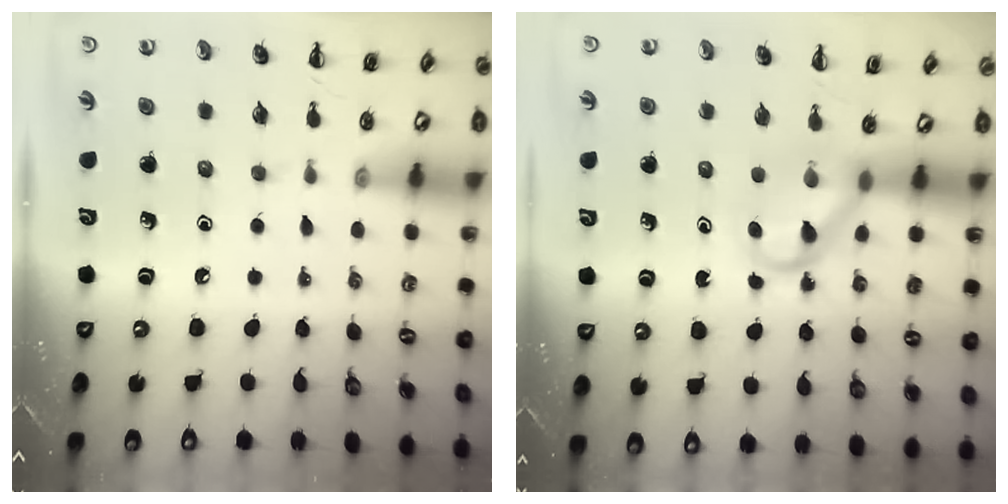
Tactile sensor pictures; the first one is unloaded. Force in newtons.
{"total": 3.8, "press": 3.6, "slide": 1.0}